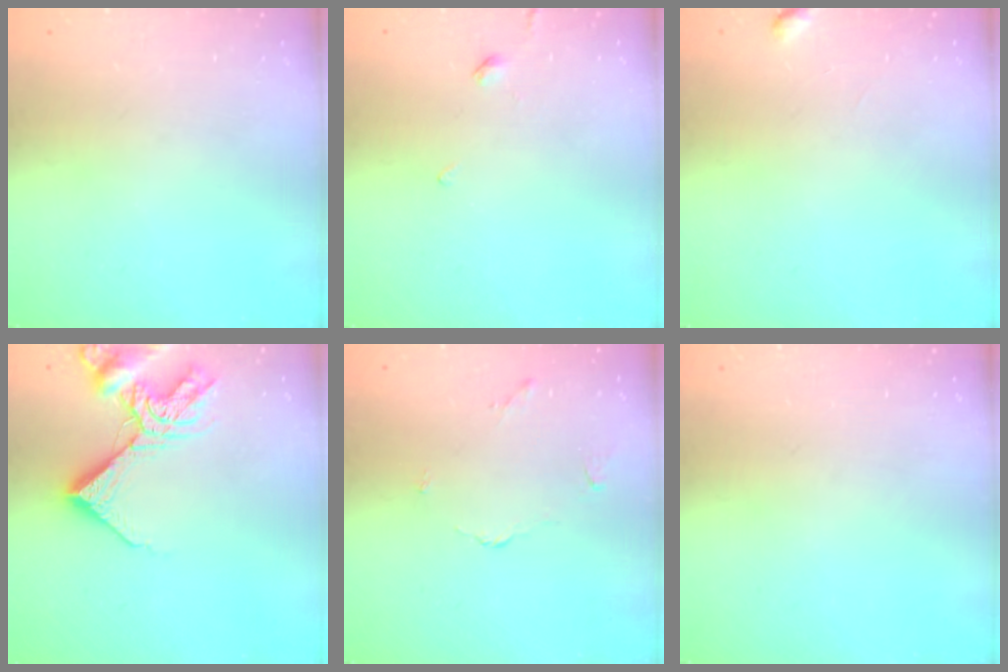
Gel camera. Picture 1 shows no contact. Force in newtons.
{"total": 1.8, "press": 1.7, "slide": 0.5}
{"total": 2.6, "press": 2.5, "slide": 0.3}
{"total": 12.9, "press": 12.8, "slide": 1.8}
{"total": 3.0, "press": 3.0, "slide": 0.5}
{"total": 0.0}